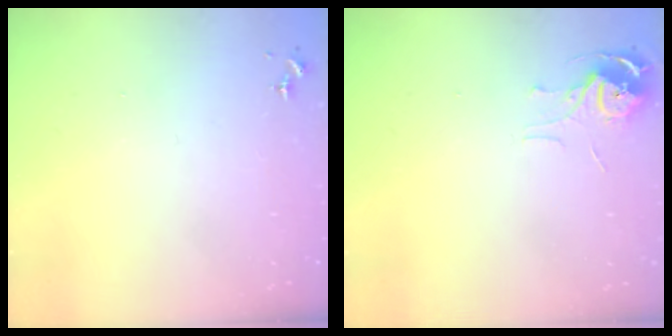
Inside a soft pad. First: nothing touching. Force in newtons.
{"total": 6.2, "press": 6.1, "slide": 0.5}